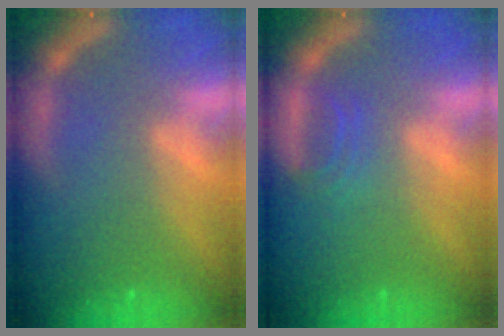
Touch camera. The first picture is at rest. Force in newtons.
{"total": 1.9}